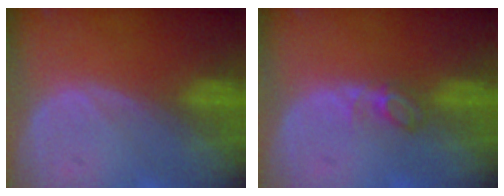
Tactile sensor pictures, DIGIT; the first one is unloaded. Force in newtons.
{"total": 2.4, "press": 2.4, "slide": 0.4}